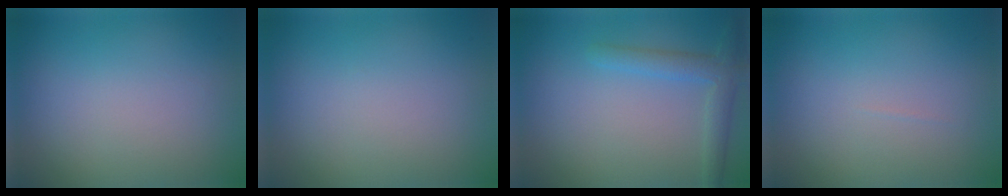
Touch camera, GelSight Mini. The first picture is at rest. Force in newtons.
{"total": 0.0}
{"total": 2.8, "press": 2.8, "slide": 0.2}
{"total": 0.0}